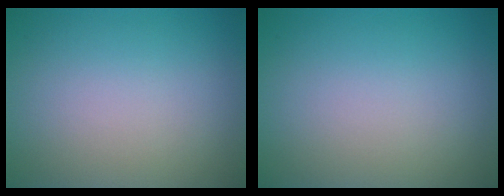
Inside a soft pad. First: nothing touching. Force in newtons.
{"total": 0.0}